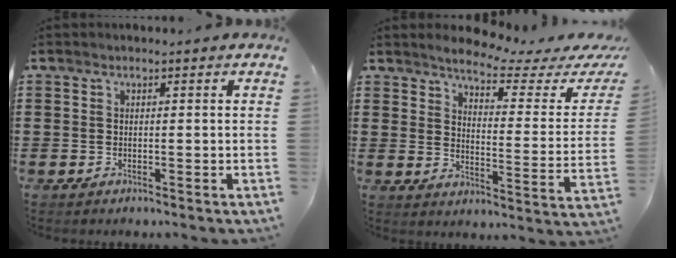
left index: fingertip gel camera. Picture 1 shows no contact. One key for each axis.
{"total": 4.5, "fx": 3.9, "fy": 0.2, "fz": 2.2, "tx": -0.058, "ty": -0.029, "tz": 0.058}